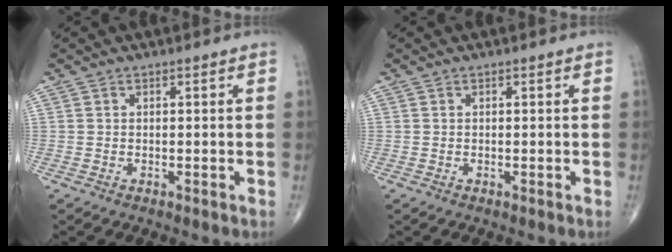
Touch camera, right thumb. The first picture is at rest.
{"total": 0.0}